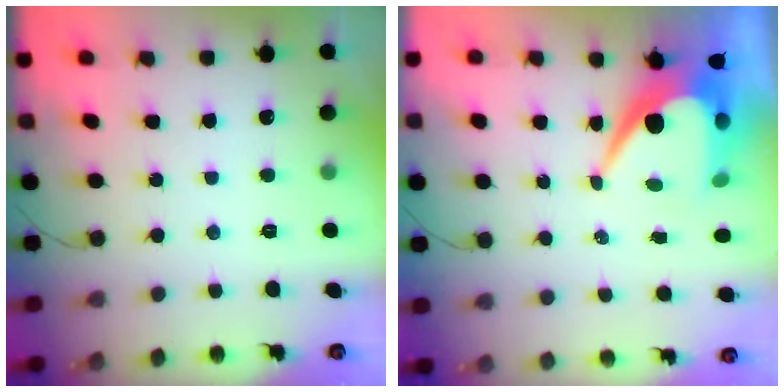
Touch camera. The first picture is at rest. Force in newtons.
{"total": 11.8, "press": 11.8, "slide": 1.0}